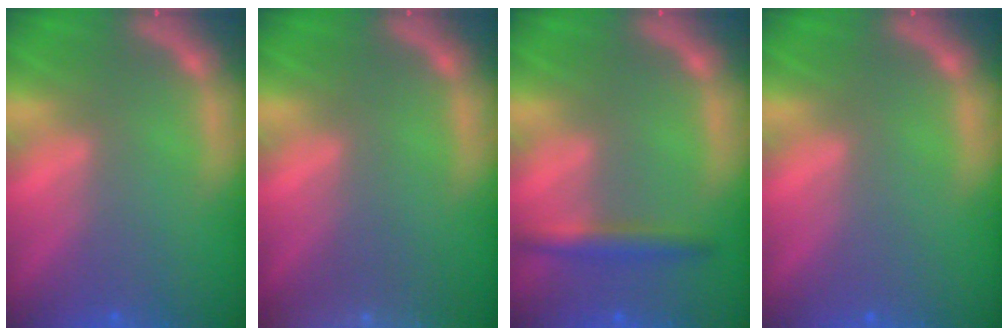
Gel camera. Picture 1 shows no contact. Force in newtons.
{"total": 6.0}
{"total": 2.4}
{"total": 0.0}